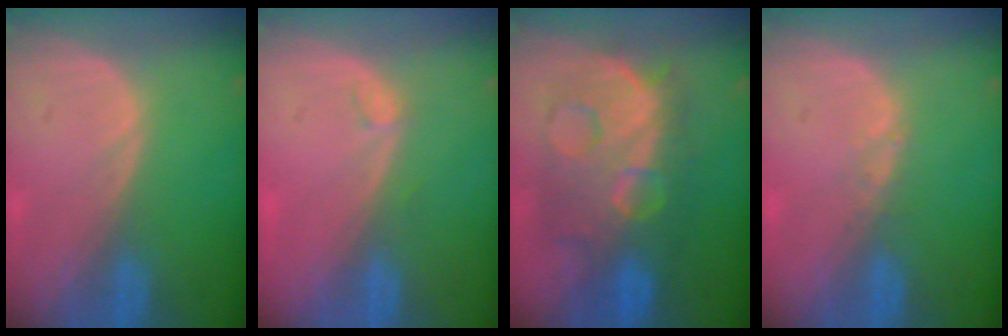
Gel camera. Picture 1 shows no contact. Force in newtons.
{"total": 1.0, "press": 0.9, "slide": 0.3}
{"total": 11.9, "press": 11.9, "slide": 1.2}
{"total": 0.8, "press": 0.7, "slide": 0.1}